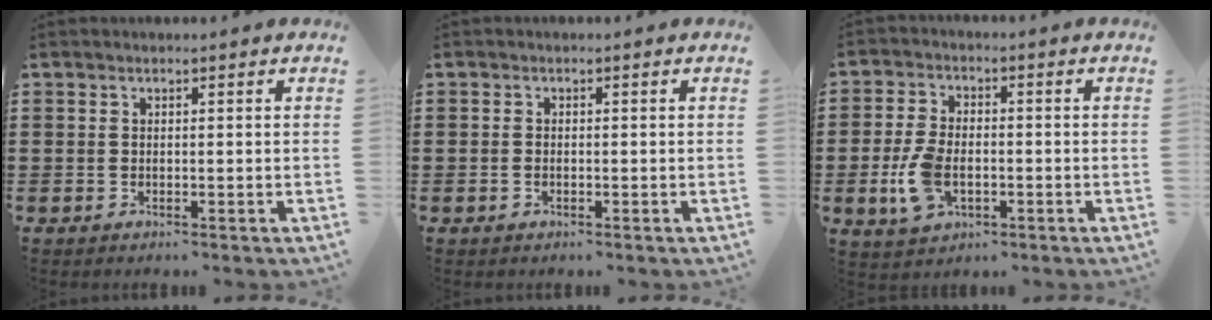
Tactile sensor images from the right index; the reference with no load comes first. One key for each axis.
{"total": 0.7, "fx": -0.3, "fy": 0.4, "fz": 0.5, "tx": -0.012, "ty": -0.001, "tz": -0.006}
{"total": 6.7, "fx": -1.9, "fy": 3.8, "fz": 5.2, "tx": -0.124, "ty": 0.000, "tz": -0.040}